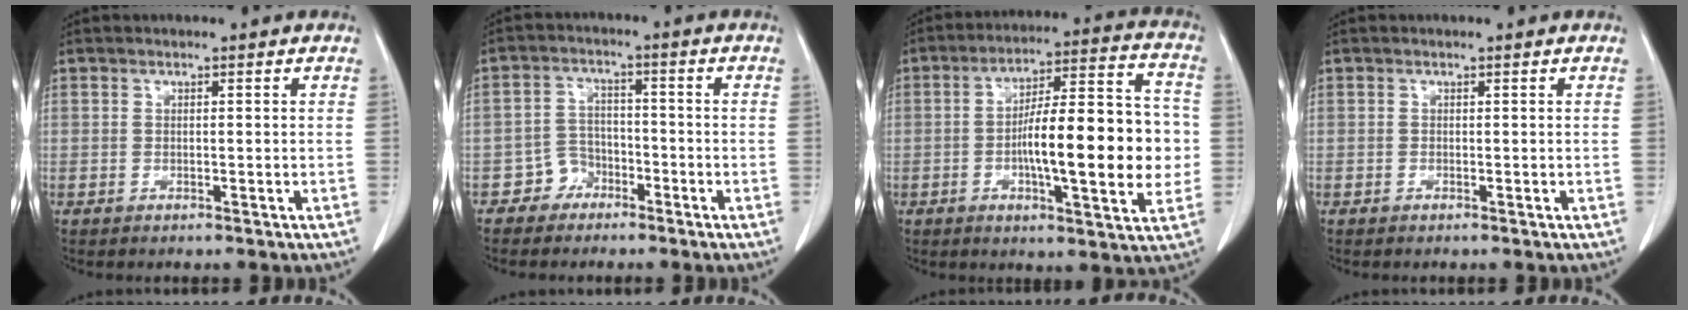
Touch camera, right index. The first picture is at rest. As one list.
[{"total": 4.0, "force": [-2.7, 3.0, 0.4], "torque": [-0.003, 0.015, -0.049]}, {"total": 18.1, "force": [-2.0, 3.8, 17.5], "torque": [-0.265, 0.025, -0.030]}, {"total": 0.0}]